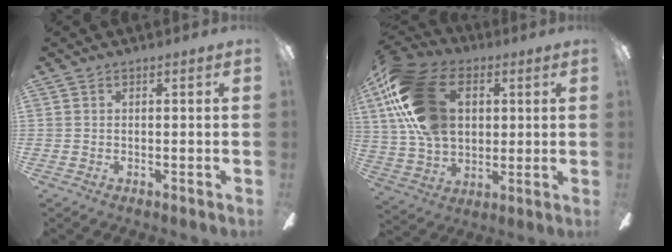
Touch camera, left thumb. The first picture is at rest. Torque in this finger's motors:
{"motor_torque": [-0.17, 1.50, 1.83, -0.94, 0.56]}